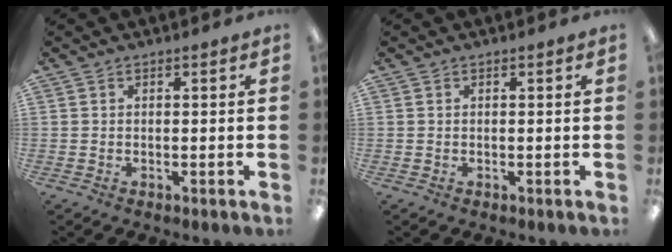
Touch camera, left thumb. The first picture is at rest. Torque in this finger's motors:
{"motor_torque": [-0.01, 0.01, -0.12, -0.07, 0.03]}